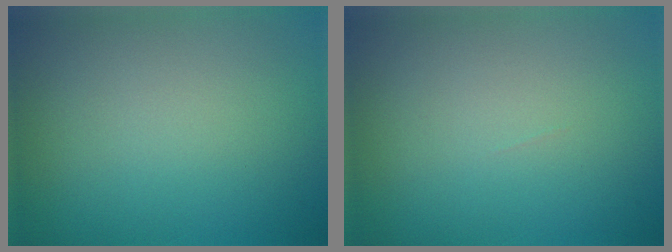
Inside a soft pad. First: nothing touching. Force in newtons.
{"total": 0.0}